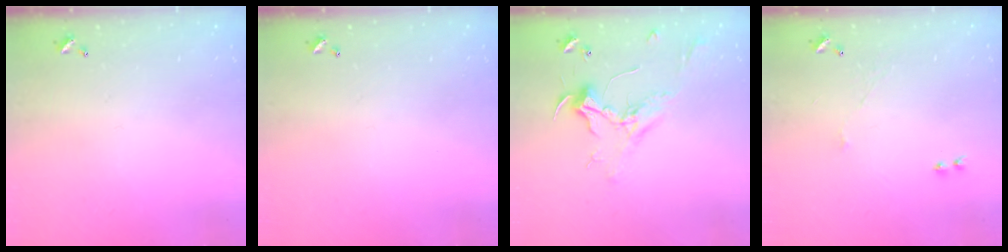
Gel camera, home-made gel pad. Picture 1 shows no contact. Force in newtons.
{"total": 0.0}
{"total": 2.4, "press": 2.3, "slide": 0.8}
{"total": 2.4, "press": 2.3, "slide": 0.6}